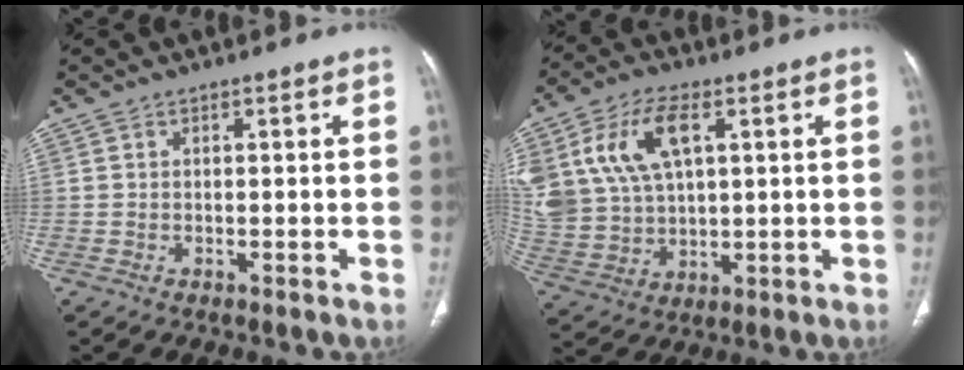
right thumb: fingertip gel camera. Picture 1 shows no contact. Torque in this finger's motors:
{"motor_torque": [0.30, 0.39, 1.15, 0.99, 0.50]}